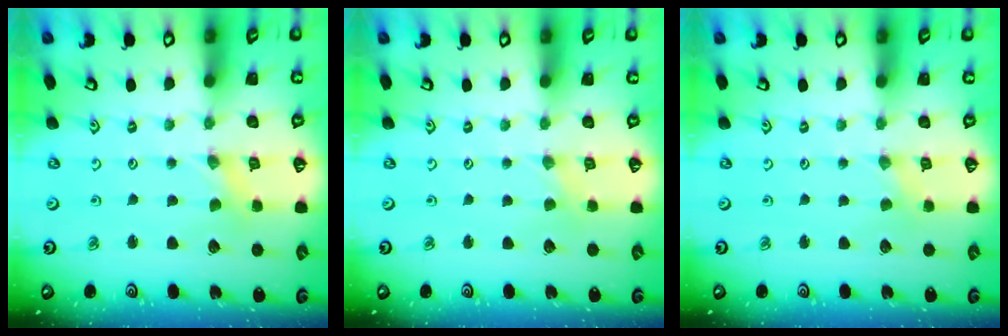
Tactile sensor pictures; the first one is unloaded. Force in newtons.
{"total": 0.7, "press": 0.7, "slide": 0.1}
{"total": 0.0}